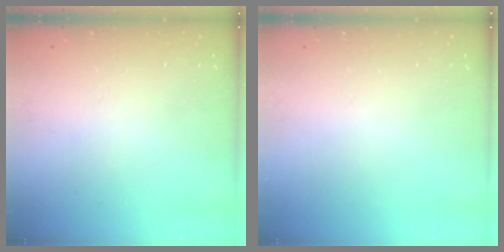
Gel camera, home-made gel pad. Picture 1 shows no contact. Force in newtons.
{"total": 0.0}